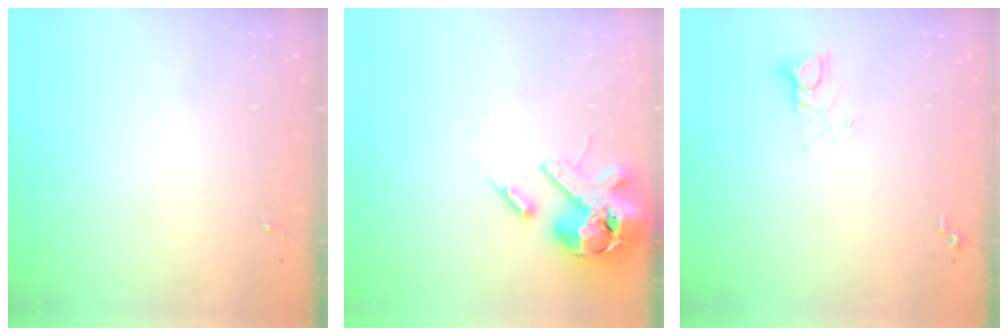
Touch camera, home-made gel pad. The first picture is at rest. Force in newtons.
{"total": 16.2, "press": 16.0, "slide": 2.7}
{"total": 4.4, "press": 4.4, "slide": 0.4}